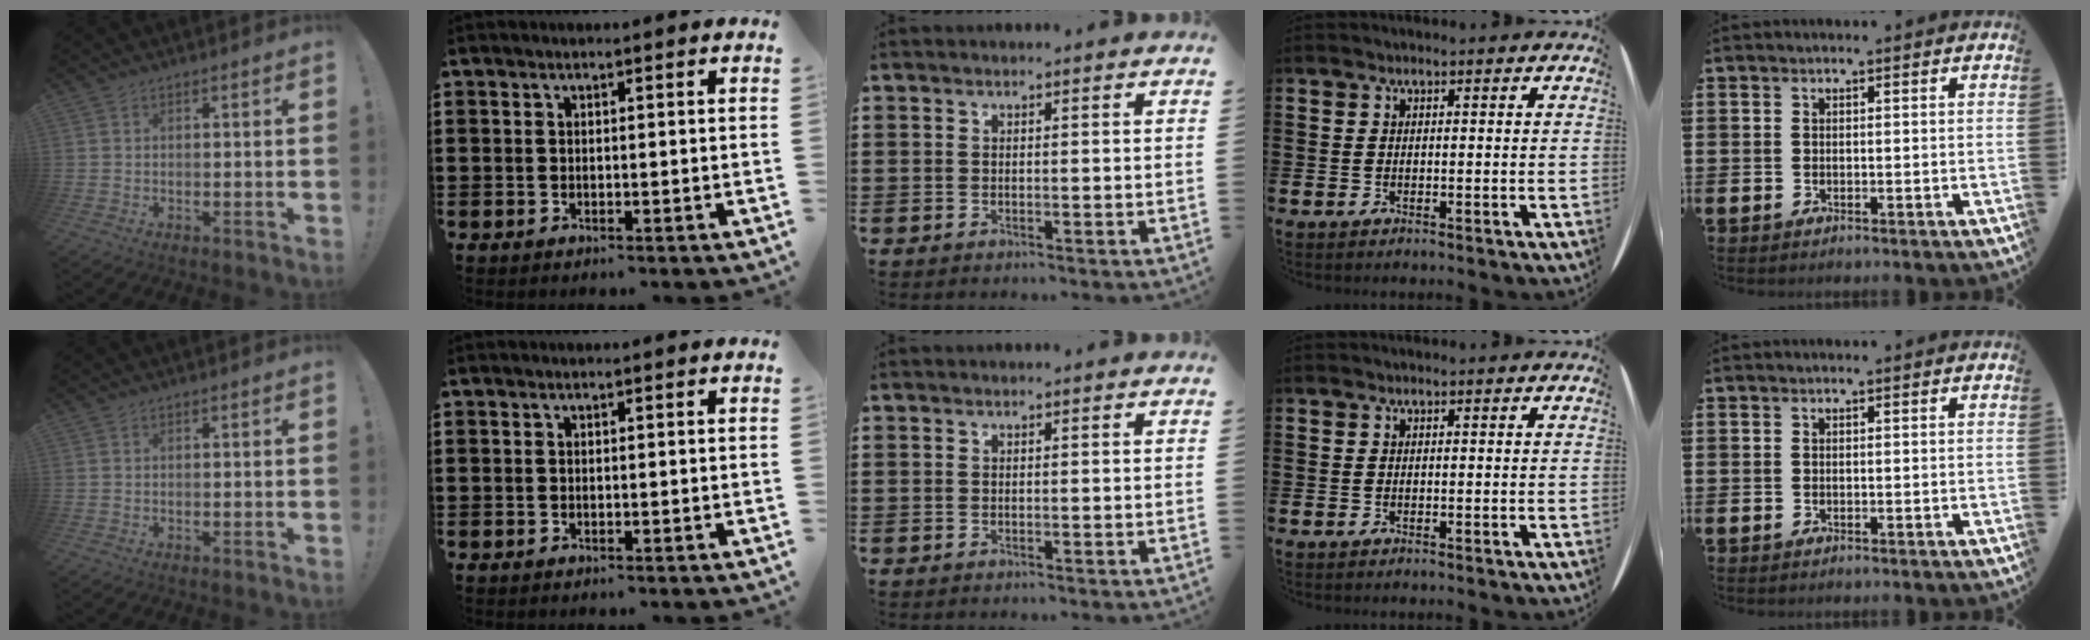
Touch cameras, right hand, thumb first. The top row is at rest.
{}